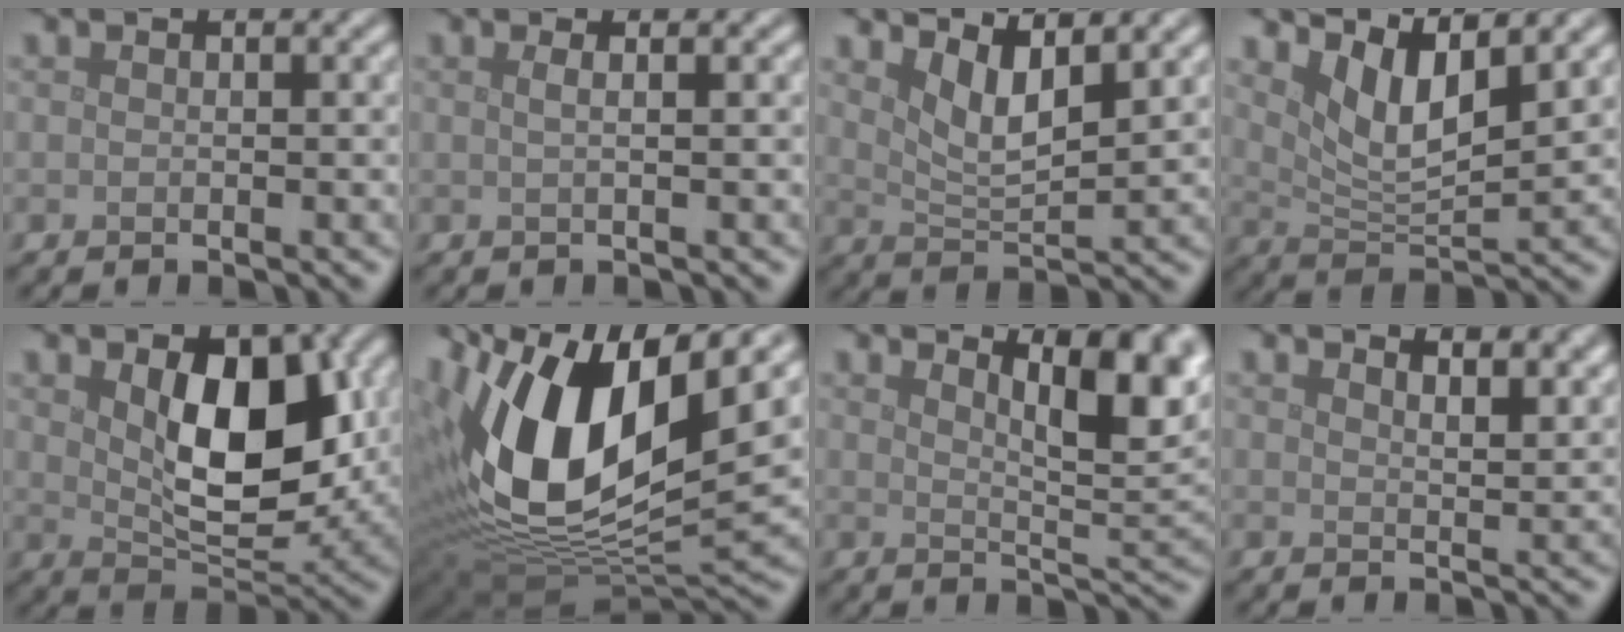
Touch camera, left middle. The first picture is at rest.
{"total": 1.4, "force": [0.4, 0.6, 1.2], "torque": [-0.014, 0.001, -0.005]}
{"total": 4.0, "force": [2.4, 1.2, 3.0], "torque": [-0.063, -0.011, 0.048]}
{"total": 5.3, "force": [3.1, 1.7, 4.0], "torque": [-0.081, -0.012, 0.059]}
{"total": 8.5, "force": [1.6, 4.6, 6.9], "torque": [-0.117, -0.014, 0.035]}
{"total": 14.3, "force": [3.9, 7.3, 11.6], "torque": [-0.222, -0.003, 0.063]}
{"total": 7.4, "force": [3.4, 2.2, 6.2], "torque": [-0.081, 0.001, 0.056]}
{"total": 5.3, "force": [4.0, 1.9, 2.9], "torque": [-0.014, 0.016, 0.037]}